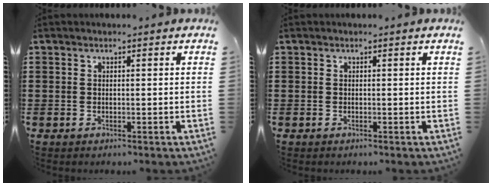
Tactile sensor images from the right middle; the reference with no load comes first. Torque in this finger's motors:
{"motor_torque": [-0.78, -0.80, -0.04, -0.01]}